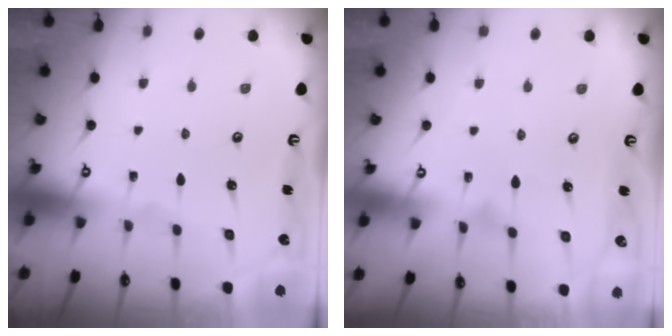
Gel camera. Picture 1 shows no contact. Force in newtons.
{"total": 3.7, "press": 3.7, "slide": 0.3}